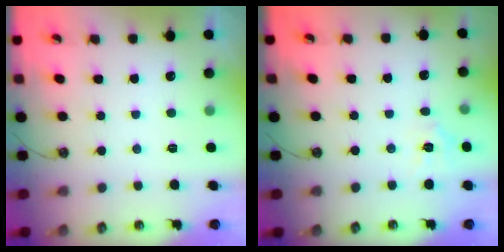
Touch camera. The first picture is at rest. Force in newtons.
{"total": 3.7, "press": 3.7, "slide": 0.1}